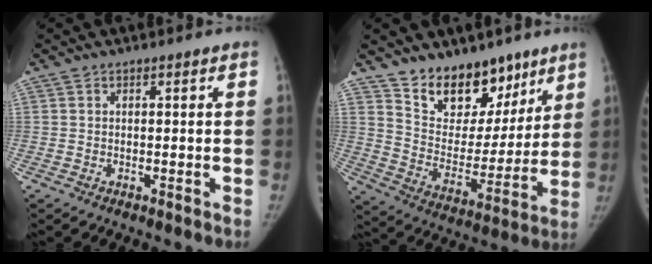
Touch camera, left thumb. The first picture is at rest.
{"total": 16.5, "force": [11.9, 9.3, 6.6], "torque": [-0.039, -0.081, 0.202]}